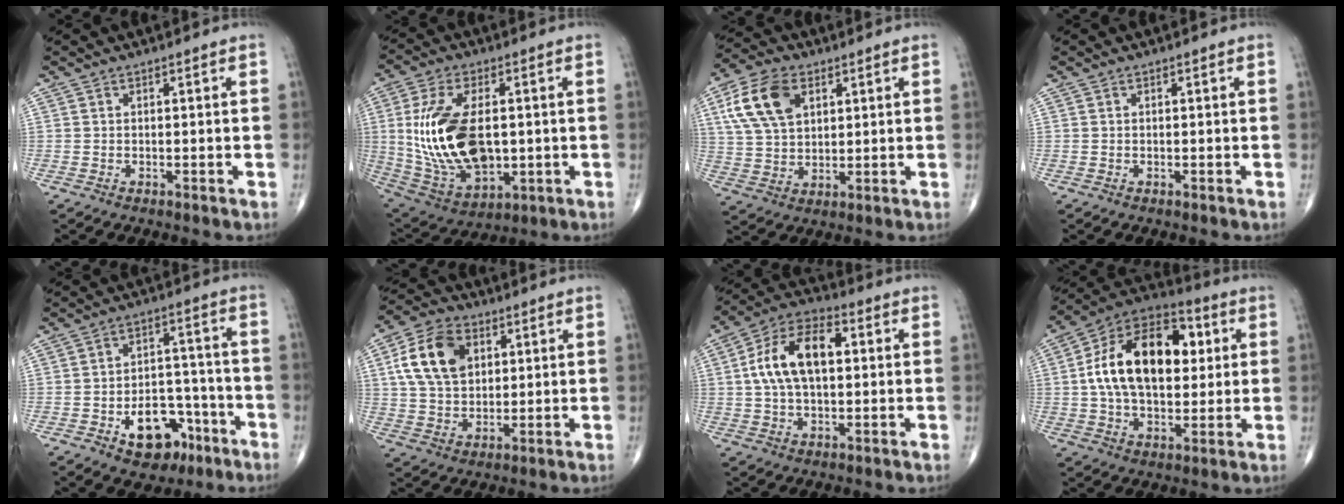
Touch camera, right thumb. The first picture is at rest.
{"total": 19.8, "force": [0.7, 10.9, 16.5], "torque": [-0.322, -0.014, 0.031]}
{"total": 12.5, "force": [4.7, 7.7, 8.7], "torque": [-0.157, -0.002, 0.091]}
{"total": 0.0}
{"total": 12.0, "force": [-5.9, 7.7, 7.1], "torque": [-0.061, 0.051, -0.081]}
{"total": 14.3, "force": [3.6, 10.9, 8.6], "torque": [-0.129, 0.005, 0.057]}
{"total": 14.2, "force": [2.1, 7.9, 11.6], "torque": [-0.209, 0.028, 0.030]}
{"total": 22.1, "force": [3.6, 13.2, 17.4], "torque": [-0.264, 0.018, 0.053]}